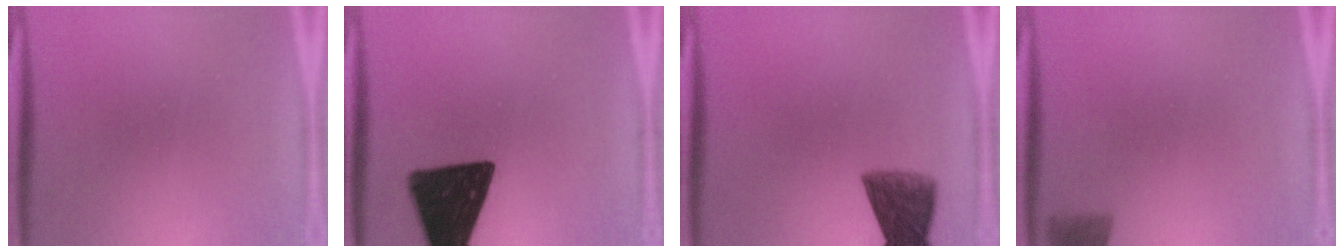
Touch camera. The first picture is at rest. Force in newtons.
{"total": 17.3}
{"total": 7.6}
{"total": 4.0}